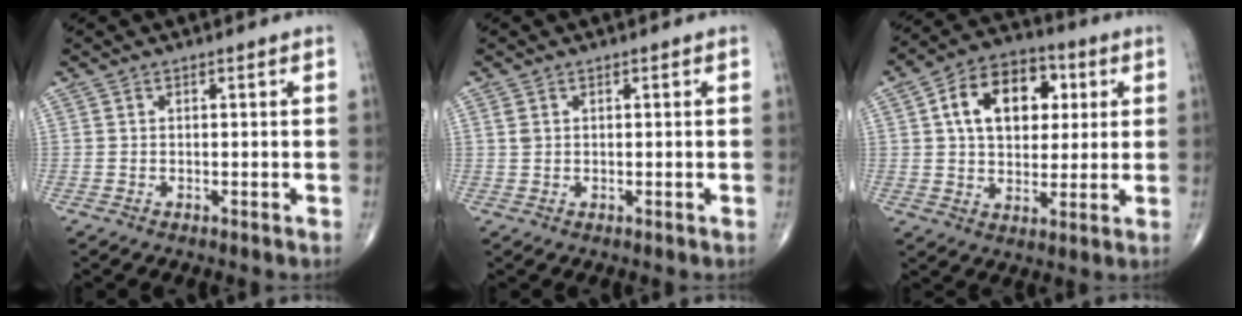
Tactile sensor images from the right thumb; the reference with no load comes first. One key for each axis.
{"total": 1.2, "fx": 0.5, "fy": 0.8, "fz": 0.8, "tx": -0.017, "ty": 0.003, "tz": 0.014}
{"total": 15.2, "fx": 4.0, "fy": 10.1, "fz": 10.6, "tx": -0.138, "ty": 0.007, "tz": 0.061}